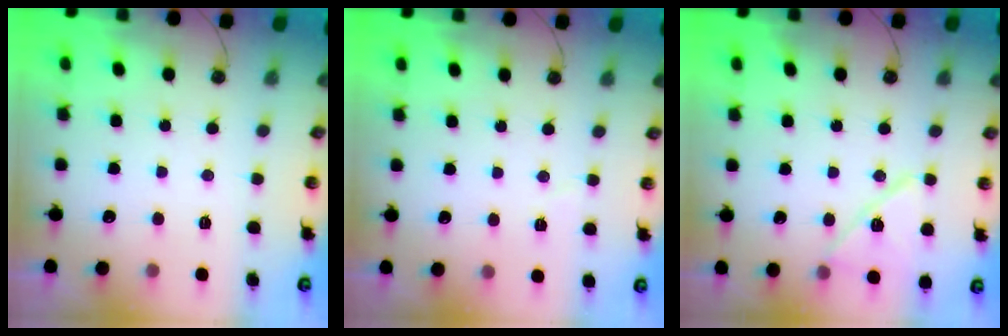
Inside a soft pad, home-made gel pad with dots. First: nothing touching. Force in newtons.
{"total": 2.7, "press": 2.5, "slide": 1.1}
{"total": 12.1, "press": 12.1, "slide": 0.6}